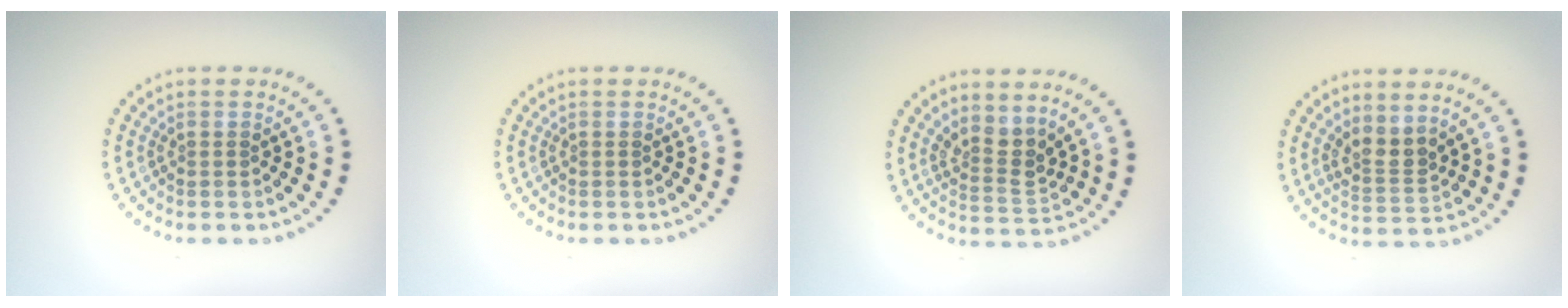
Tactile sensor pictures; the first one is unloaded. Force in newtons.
{"total": 0.0}
{"total": 2.8, "press": 2.0, "slide": 1.9}
{"total": 2.6, "press": 2.0, "slide": 1.6}